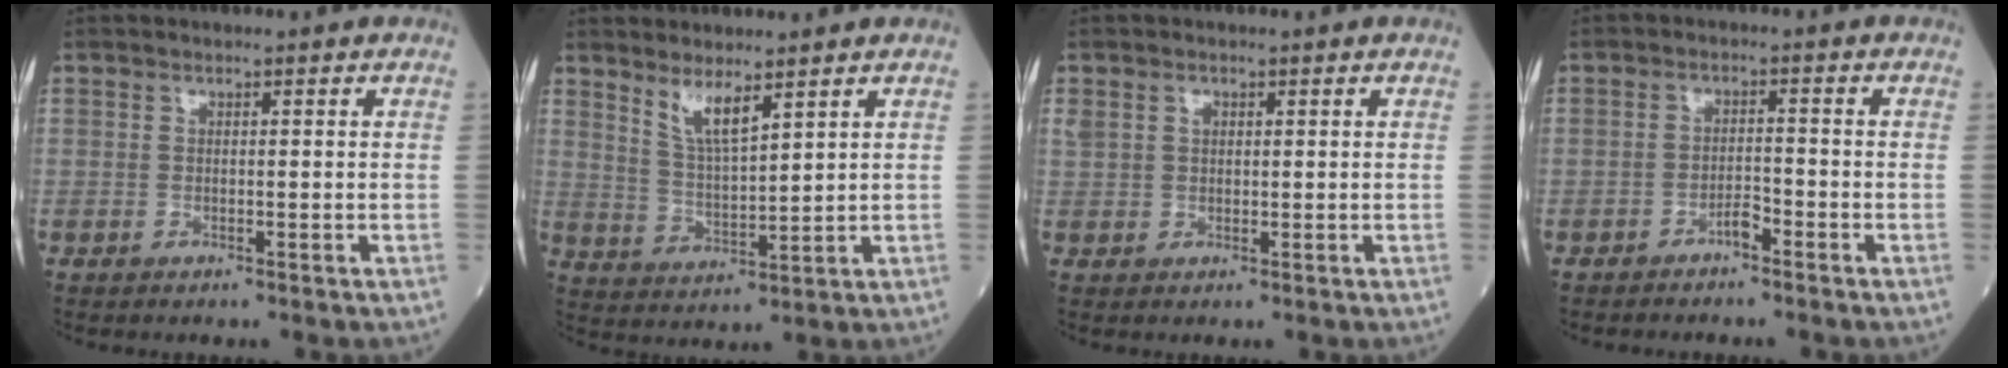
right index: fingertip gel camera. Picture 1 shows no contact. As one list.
[{"total": 5.1, "force": [3.7, 0.6, 3.5], "torque": [-0.069, -0.015, 0.076]}, {"total": 2.4, "force": [0.9, 1.9, 1.2], "torque": [-0.032, 0.016, 0.025]}, {"total": 2.0, "force": [-1.6, 0.5, 1.1], "torque": [-0.014, 0.003, -0.030]}]